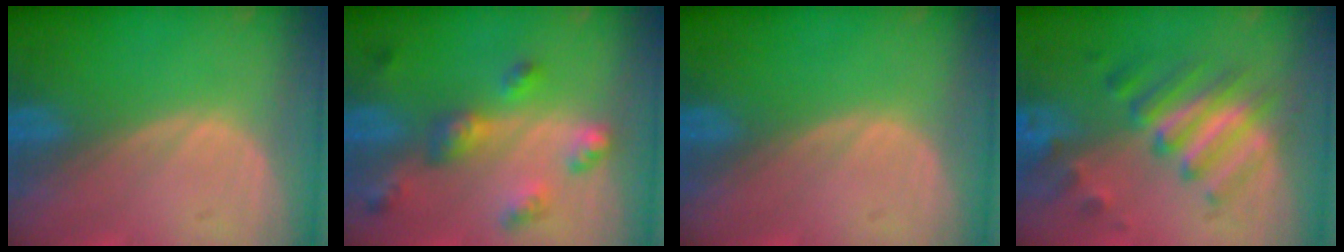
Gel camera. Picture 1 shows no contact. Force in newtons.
{"total": 6.5, "press": 5.8, "slide": 3.0}
{"total": 0.0}
{"total": 7.6, "press": 7.6, "slide": 0.9}